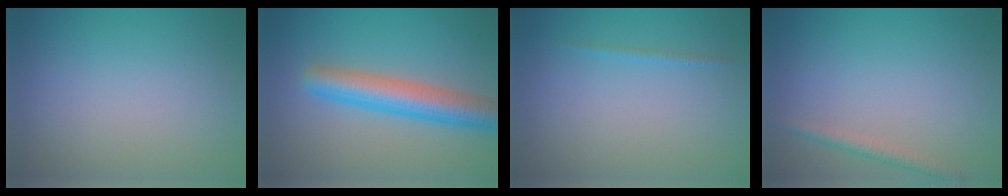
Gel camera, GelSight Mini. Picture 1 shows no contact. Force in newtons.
{"total": 5.6, "press": 5.6, "slide": 0.1}
{"total": 0.6, "press": 0.6, "slide": 0.1}
{"total": 1.4, "press": 1.4, "slide": 0.0}